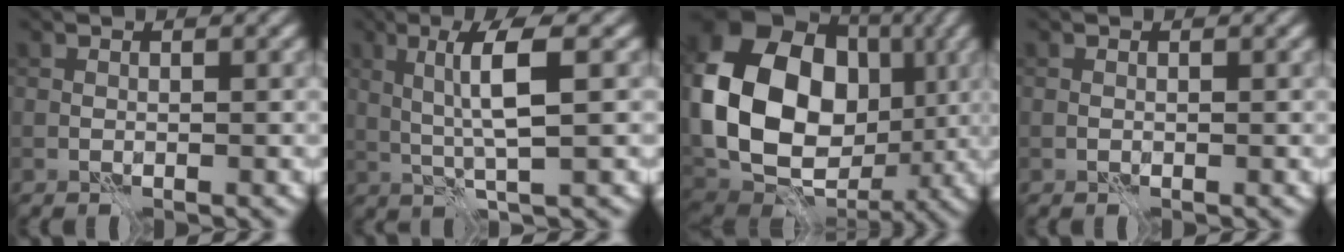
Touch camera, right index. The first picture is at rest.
{"total": 4.7, "force": [0.9, 0.5, 4.6], "torque": [-0.093, 0.005, 0.023]}
{"total": 17.4, "force": [0.7, 13.7, 10.7], "torque": [-0.214, -0.003, 0.010]}
{"total": 0.0}